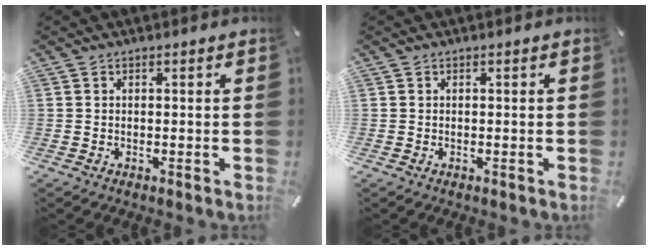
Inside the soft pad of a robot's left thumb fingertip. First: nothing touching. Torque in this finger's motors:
{"motor_torque": [0.00, 0.00, -0.01, -0.01, 0.00]}